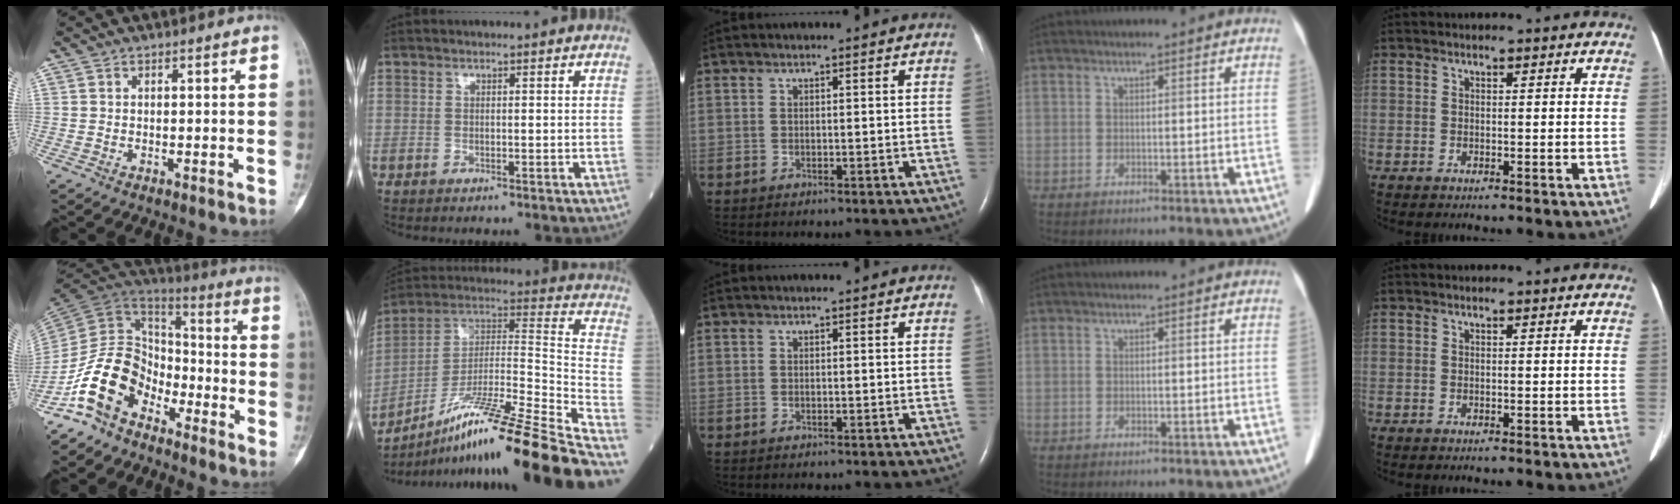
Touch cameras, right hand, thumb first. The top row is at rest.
{"thumb": {"total": 14.3, "force": [-8.8, 9.0, 6.9], "torque": [-0.118, 0.083, -0.182]}, "index": {"total": 29.2, "force": [-20.4, 0.5, 20.9], "torque": [-0.250, 0.001, -0.339]}}